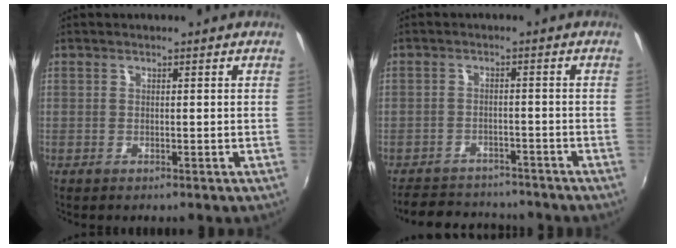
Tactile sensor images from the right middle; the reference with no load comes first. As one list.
[{"total": 7.6, "force": [-6.6, 3.4, 1.7], "torque": [-0.047, 0.013, -0.096]}]